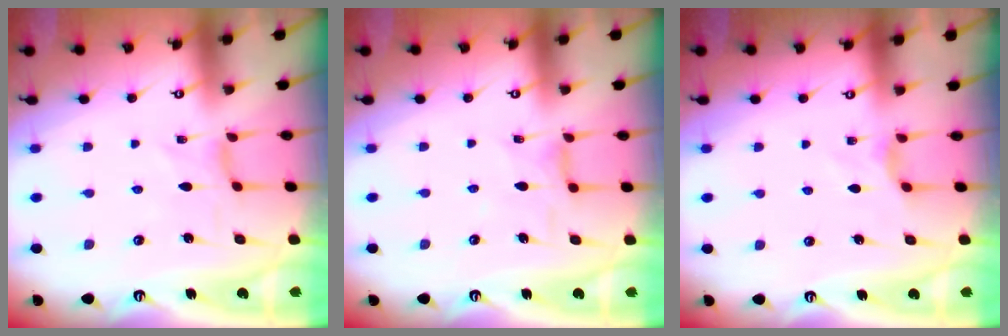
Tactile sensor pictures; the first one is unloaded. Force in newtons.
{"total": 2.7, "press": 2.6, "slide": 0.5}
{"total": 3.0, "press": 3.0, "slide": 0.3}